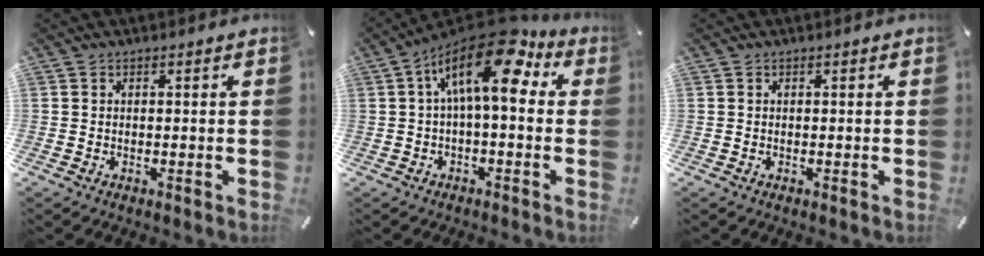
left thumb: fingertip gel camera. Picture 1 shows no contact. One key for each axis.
{"total": 16.1, "fx": 5.8, "fy": 6.3, "fz": 13.6, "tx": -0.245, "ty": -0.033, "tz": 0.092}
{"total": 0.0}